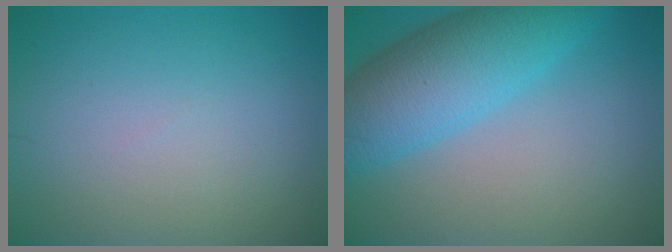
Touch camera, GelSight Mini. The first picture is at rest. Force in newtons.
{"total": 8.2, "press": 8.2, "slide": 0.1}